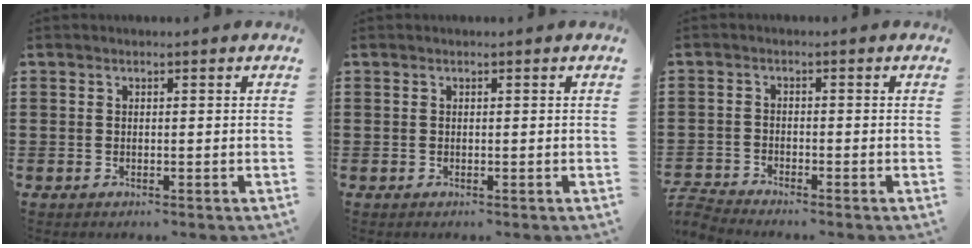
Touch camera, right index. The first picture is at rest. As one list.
[{"total": 0.0}, {"total": 2.5, "force": [-2.5, -0.1, 0.1], "torque": [-0.014, -0.006, -0.055]}]